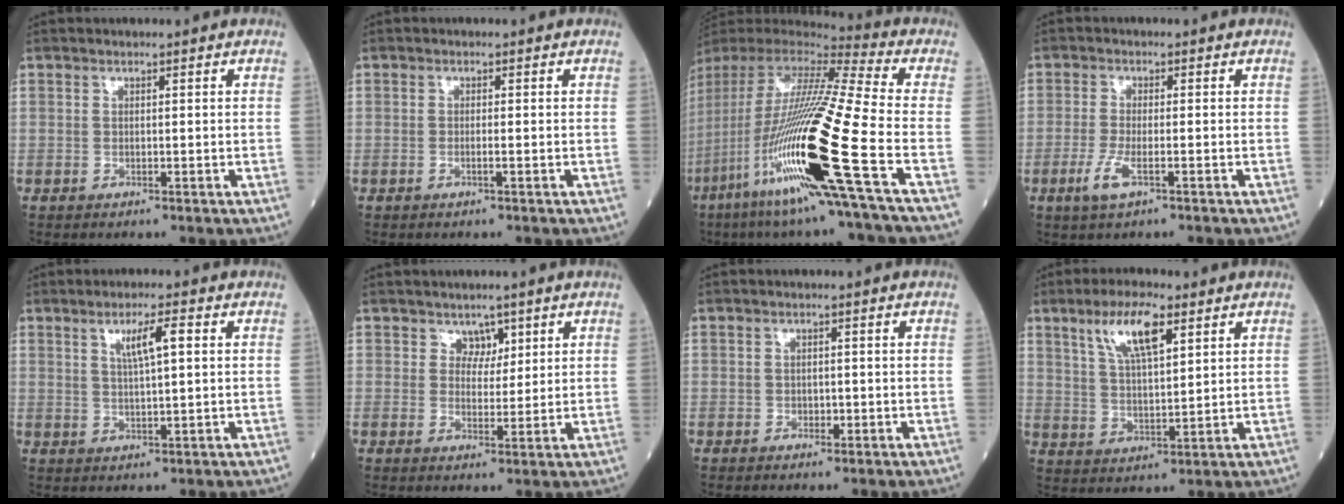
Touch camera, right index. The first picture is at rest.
{"total": 0.8, "force": [-0.3, -0.1, 0.7], "torque": [-0.014, 0.000, -0.006]}
{"total": 28.1, "force": [-9.6, 0.2, 26.4], "torque": [-0.515, -0.059, -0.190]}
{"total": 3.9, "force": [-1.9, 0.7, 3.3], "torque": [-0.077, -0.008, -0.037]}
{"total": 4.6, "force": [1.6, 0.3, 4.3], "torque": [-0.076, 0.003, 0.029]}
{"total": 2.8, "force": [1.8, 1.9, 1.0], "torque": [-0.006, -0.001, 0.027]}
{"total": 1.1, "force": [-0.3, 0.9, 0.7], "torque": [-0.008, 0.001, -0.004]}
{"total": 8.8, "force": [4.8, 2.1, 7.1], "torque": [-0.139, 0.005, 0.092]}